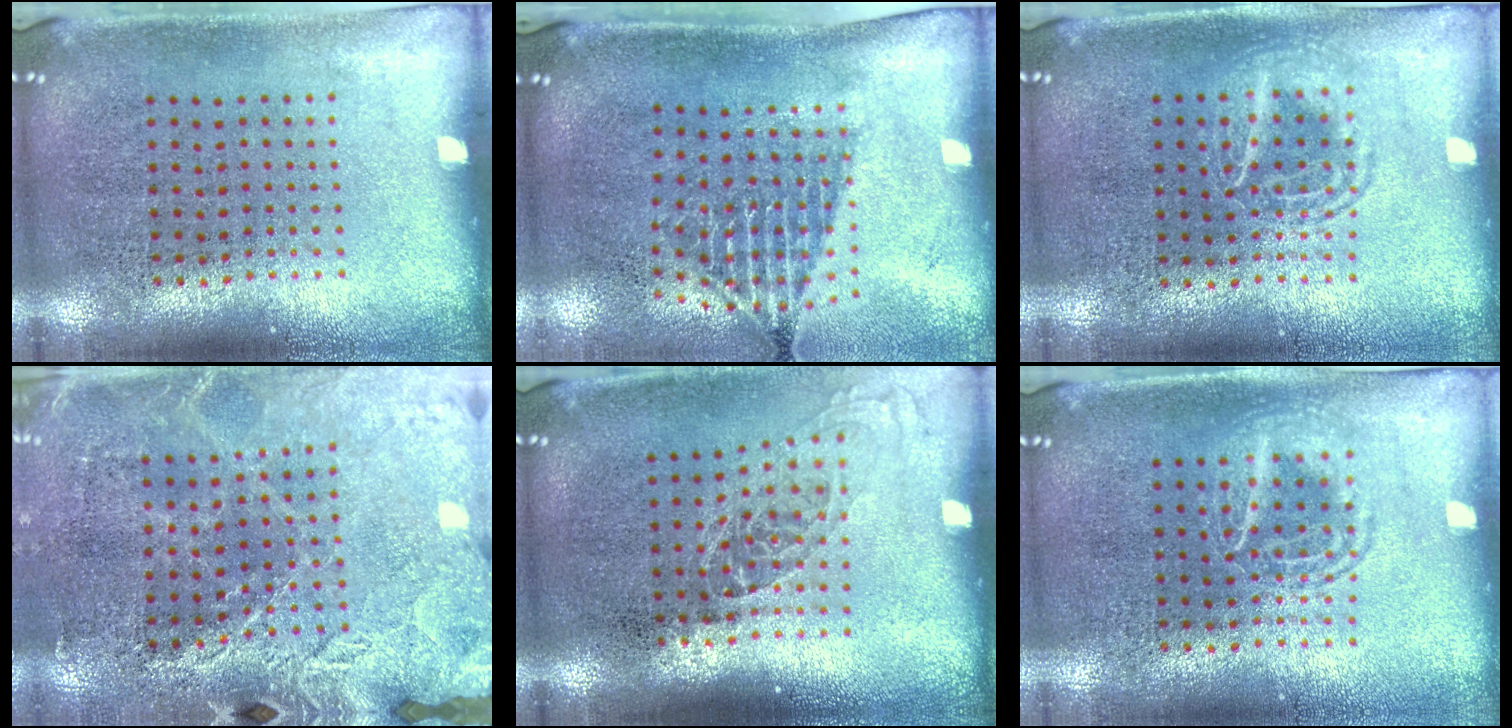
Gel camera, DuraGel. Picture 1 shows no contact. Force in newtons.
{"total": 1.5, "press": 1.1, "slide": 1.0}
{"total": 1.1, "press": 1.1, "slide": 0.2}
{"total": 2.7, "press": 2.7, "slide": 0.4}
{"total": 1.2, "press": 1.0, "slide": 0.7}
{"total": 1.1, "press": 1.1, "slide": 0.2}